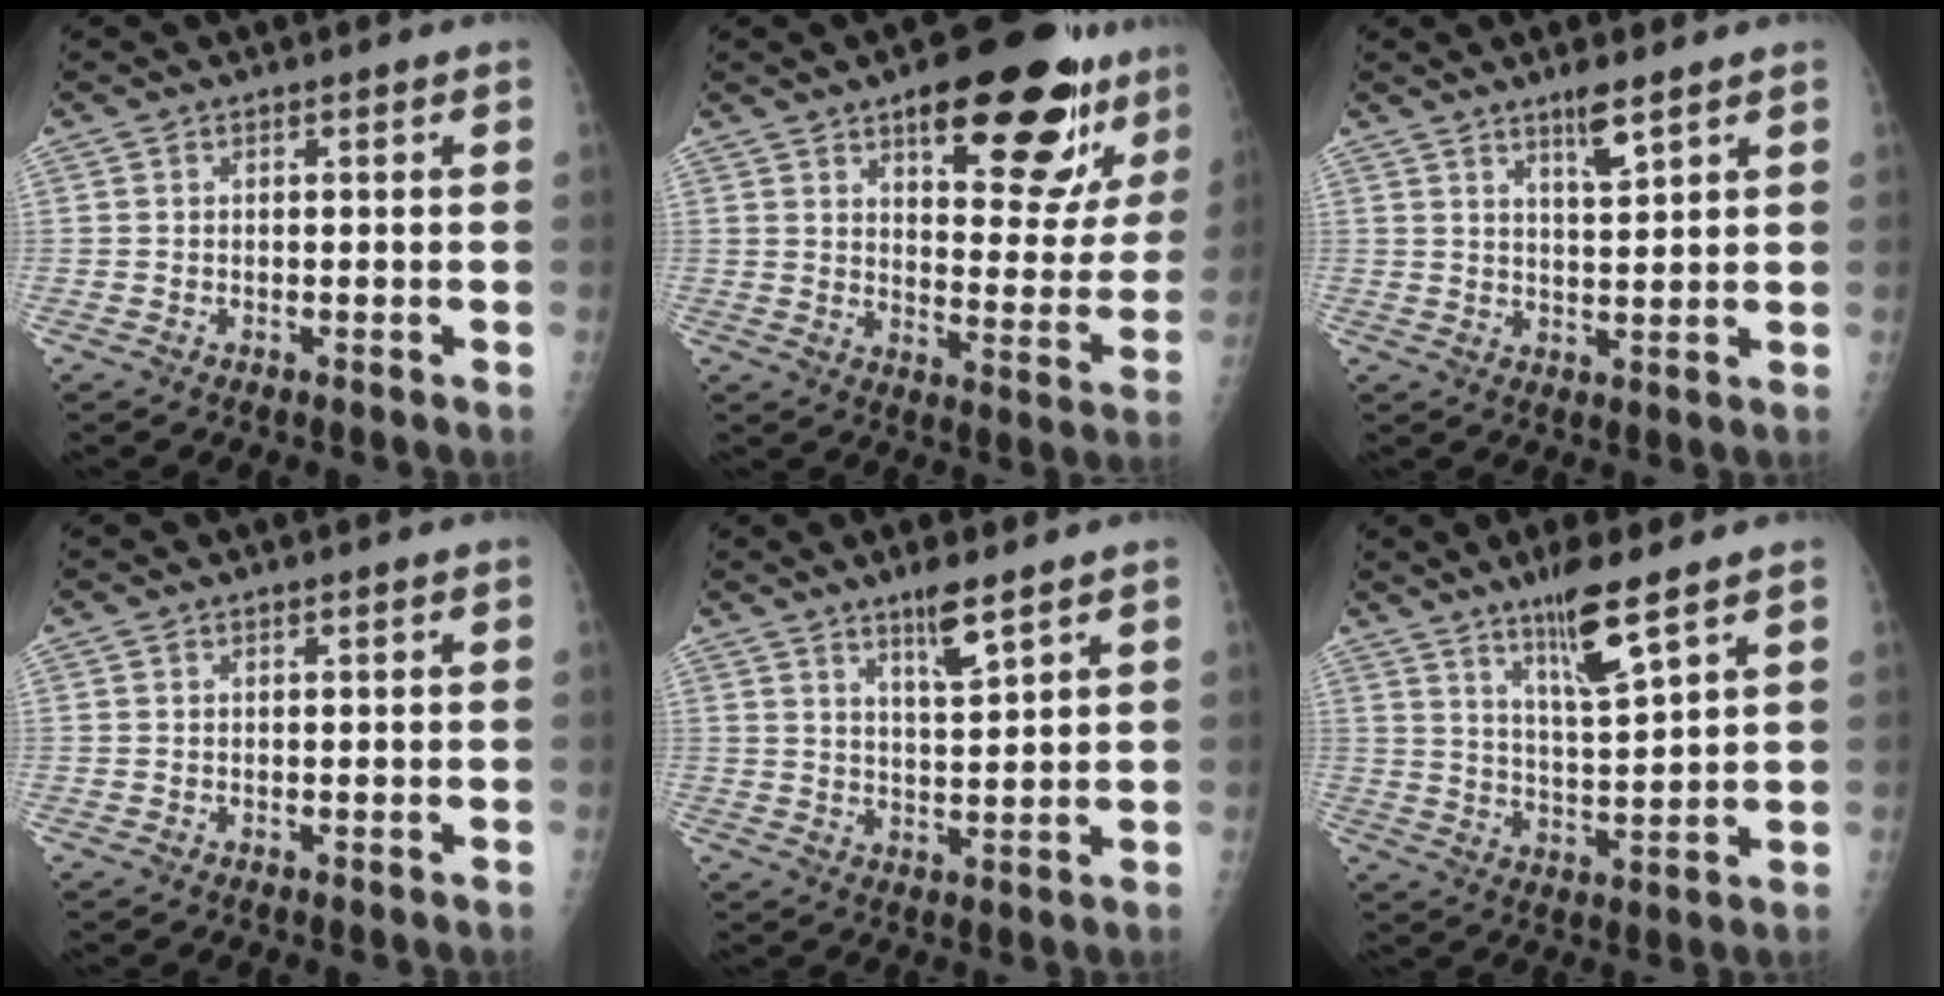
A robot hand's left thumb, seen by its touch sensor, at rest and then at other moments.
{"total": 21.8, "force": [13.1, 8.1, 15.5], "torque": [-0.158, -0.056, 0.183]}
{"total": 4.9, "force": [3.3, 0.7, 3.5], "torque": [-0.059, -0.025, 0.060]}
{"total": 0.0}
{"total": 5.7, "force": [3.9, 0.7, 4.1], "torque": [-0.071, -0.029, 0.070]}
{"total": 9.5, "force": [6.2, 1.0, 7.1], "torque": [-0.126, -0.044, 0.116]}